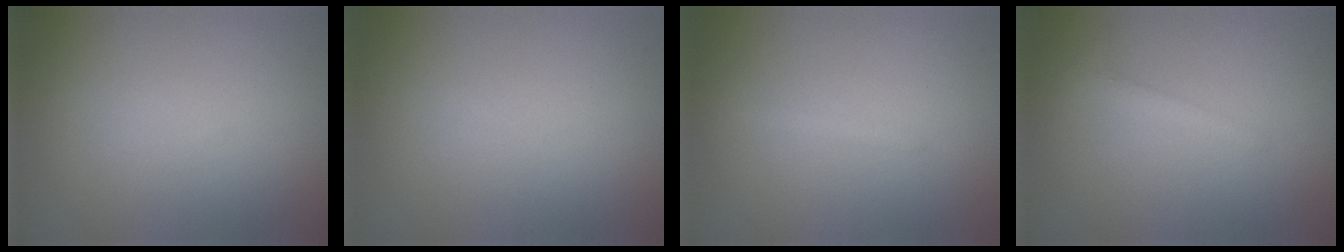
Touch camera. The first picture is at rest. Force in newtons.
{"total": 0.0}
{"total": 1.0, "press": 1.0, "slide": 0.0}
{"total": 1.3, "press": 1.3, "slide": 0.1}